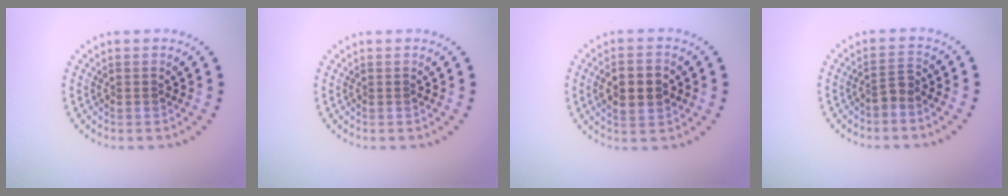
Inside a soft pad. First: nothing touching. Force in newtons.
{"total": 0.0}
{"total": 4.1, "press": 4.1, "slide": 0.1}
{"total": 1.5, "press": 1.1, "slide": 1.0}